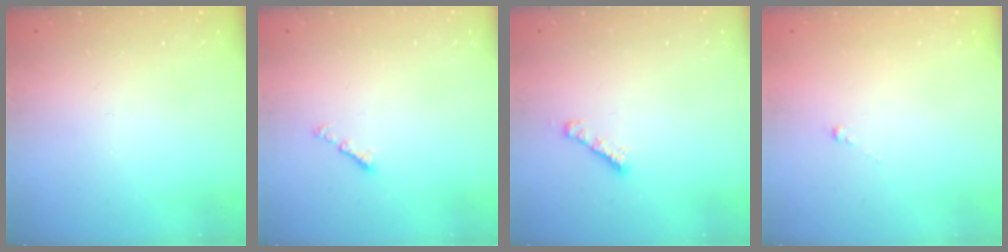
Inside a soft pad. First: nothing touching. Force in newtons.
{"total": 1.3, "press": 1.2, "slide": 0.5}
{"total": 2.3, "press": 2.3, "slide": 0.4}
{"total": 0.0}